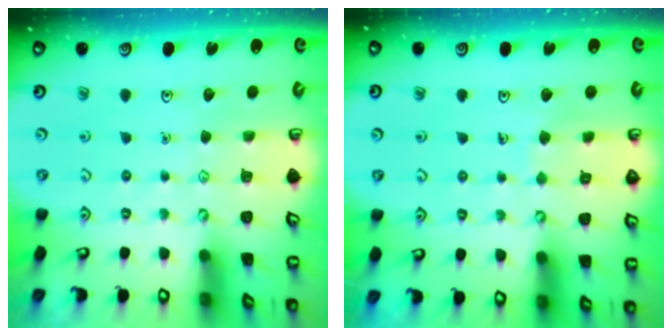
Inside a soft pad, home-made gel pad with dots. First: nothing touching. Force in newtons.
{"total": 3.6, "press": 3.6, "slide": 0.2}